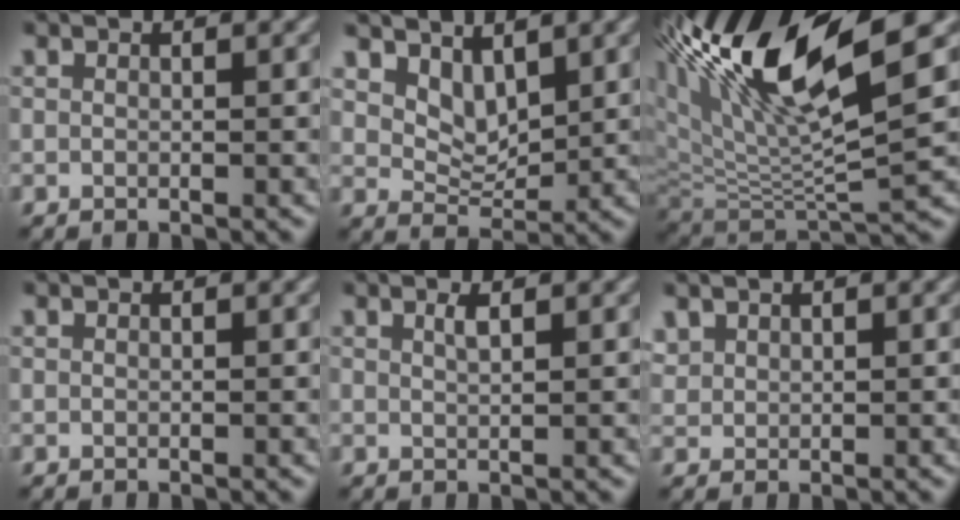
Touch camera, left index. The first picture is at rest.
{"total": 3.8, "force": [2.6, 2.0, 2.0], "torque": [-0.045, -0.009, 0.049]}
{"total": 14.7, "force": [5.8, 4.3, 12.8], "torque": [-0.249, 0.013, 0.107]}
{"total": 0.0}
{"total": 0.9, "force": [0.3, 0.2, 0.8], "torque": [-0.011, 0.002, 0.005]}
{"total": 1.2, "force": [0.9, 0.7, 0.3], "torque": [-0.015, 0.007, 0.028]}